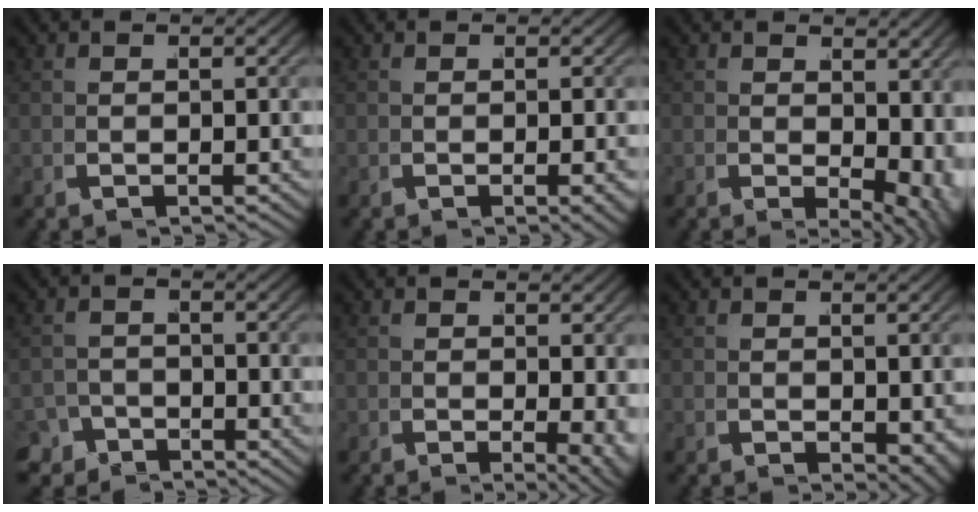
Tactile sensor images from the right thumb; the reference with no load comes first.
{"total": 1.3, "force": [-0.5, 0.3, 1.2], "torque": [-0.013, 0.000, -0.007]}
{"total": 5.0, "force": [0.5, 3.0, 3.9], "torque": [-0.054, -0.023, 0.020]}
{"total": 3.5, "force": [-2.8, 2.0, 0.1], "torque": [0.017, -0.014, -0.049]}
{"total": 2.9, "force": [-0.4, 1.1, 2.6], "torque": [-0.031, -0.011, -0.001]}
{"total": 2.1, "force": [0.1, 1.3, 1.7], "torque": [-0.016, -0.009, 0.010]}